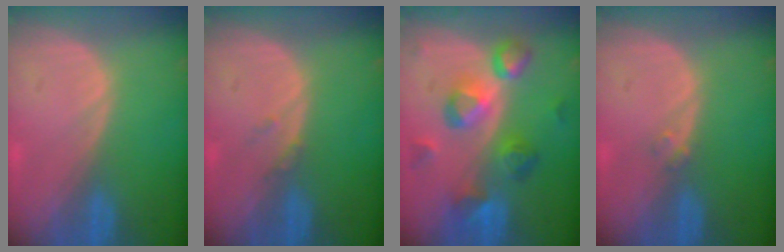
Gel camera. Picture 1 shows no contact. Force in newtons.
{"total": 1.0, "press": 1.0, "slide": 0.2}
{"total": 8.8, "press": 8.5, "slide": 2.4}
{"total": 1.2, "press": 1.1, "slide": 0.6}